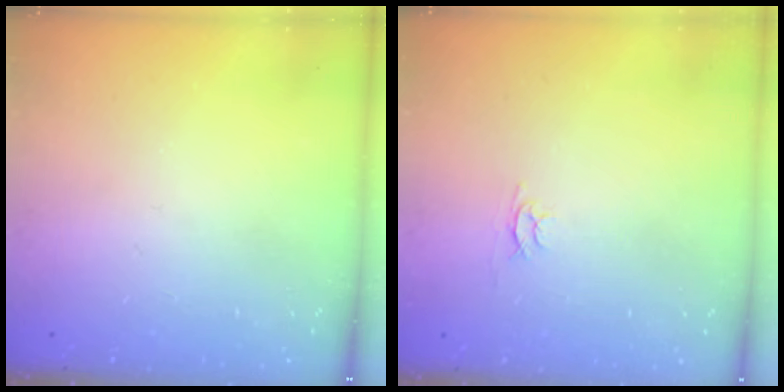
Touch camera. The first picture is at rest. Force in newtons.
{"total": 2.4, "press": 2.4, "slide": 0.3}